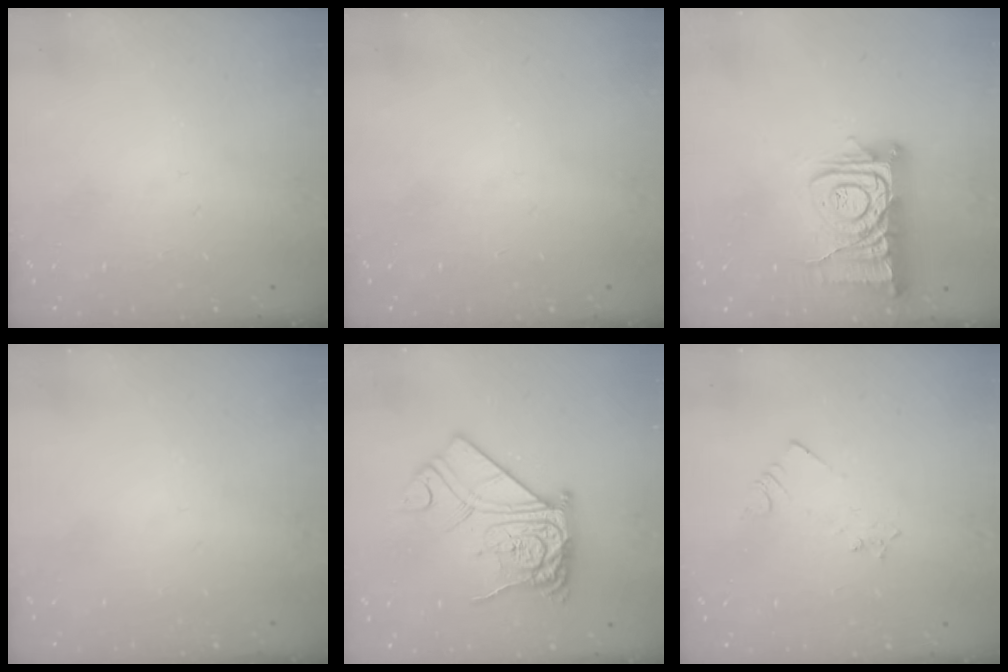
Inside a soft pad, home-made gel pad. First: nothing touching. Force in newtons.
{"total": 0.0}
{"total": 12.8, "press": 12.8, "slide": 1.4}
{"total": 0.0}
{"total": 15.7, "press": 15.6, "slide": 1.6}
{"total": 2.1, "press": 2.1, "slide": 0.3}